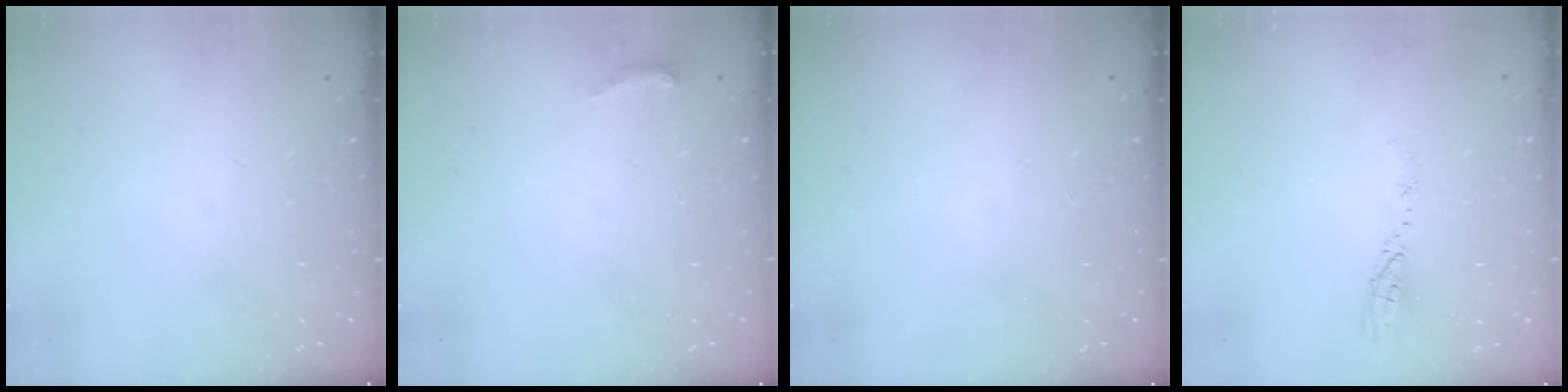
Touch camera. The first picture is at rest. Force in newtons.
{"total": 6.9, "press": 2.8, "slide": 6.3}
{"total": 0.0}
{"total": 3.8, "press": 3.8, "slide": 0.4}